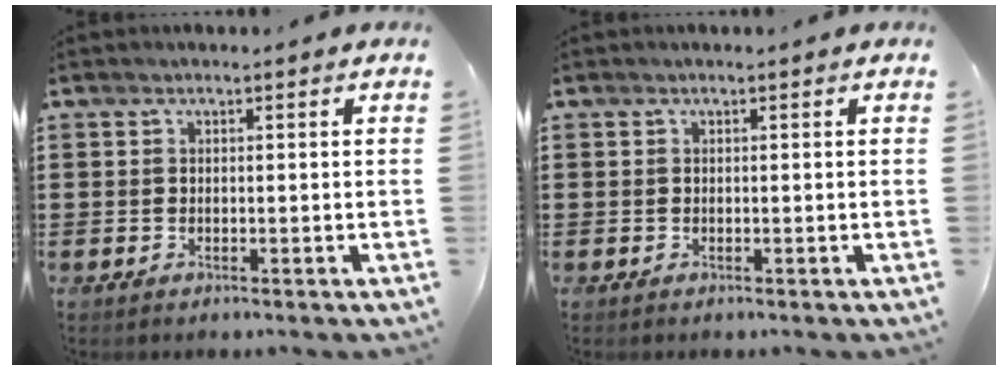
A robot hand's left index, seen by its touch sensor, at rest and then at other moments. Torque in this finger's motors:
{"motor_torque": [-0.02, -0.01, 0.00, 0.00]}